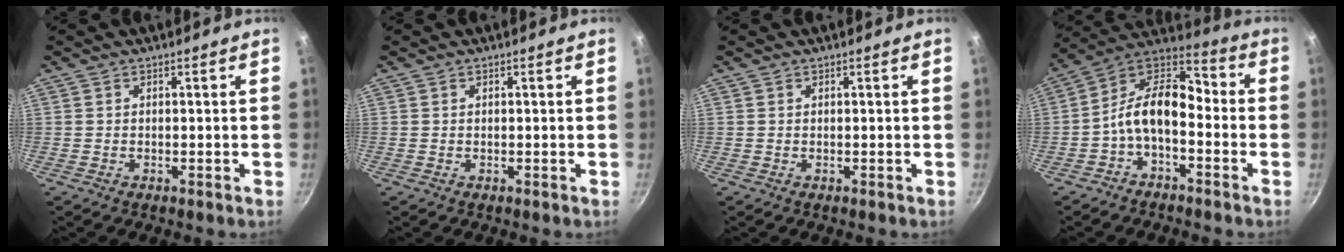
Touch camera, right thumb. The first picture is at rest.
{"total": 0.0}
{"total": 0.0}
{"total": 12.5, "force": [-3.5, 7.2, 9.6], "torque": [-0.161, 0.066, -0.085]}